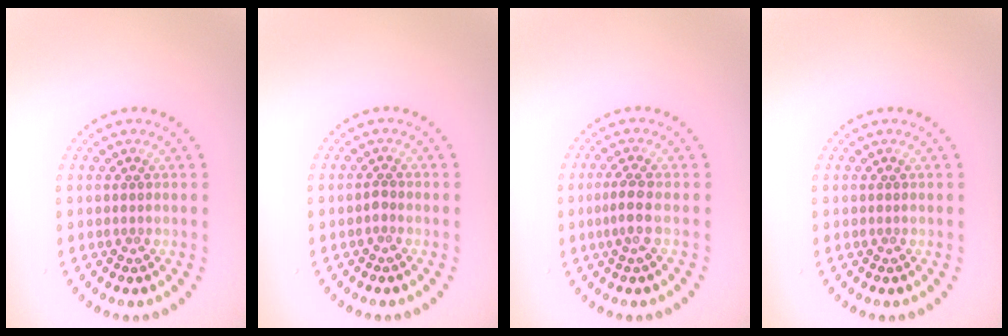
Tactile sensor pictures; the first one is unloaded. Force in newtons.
{"total": 0.5, "press": 0.4, "slide": 0.3}
{"total": 1.8, "press": 1.4, "slide": 1.2}
{"total": 0.0}